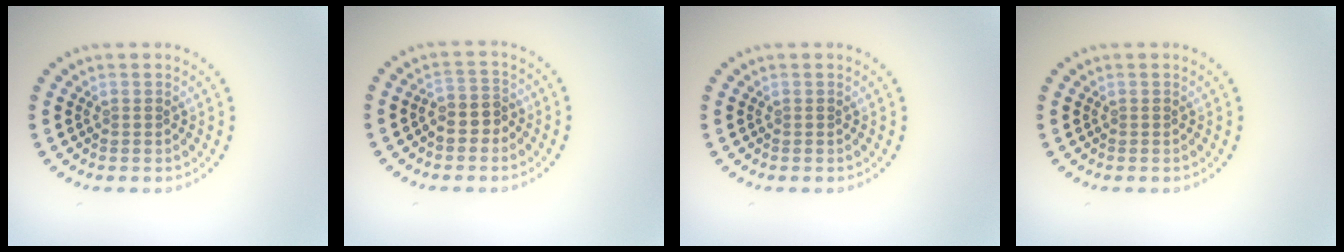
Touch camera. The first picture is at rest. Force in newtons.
{"total": 2.2, "press": 2.0, "slide": 1.0}
{"total": 0.0}
{"total": 0.0}